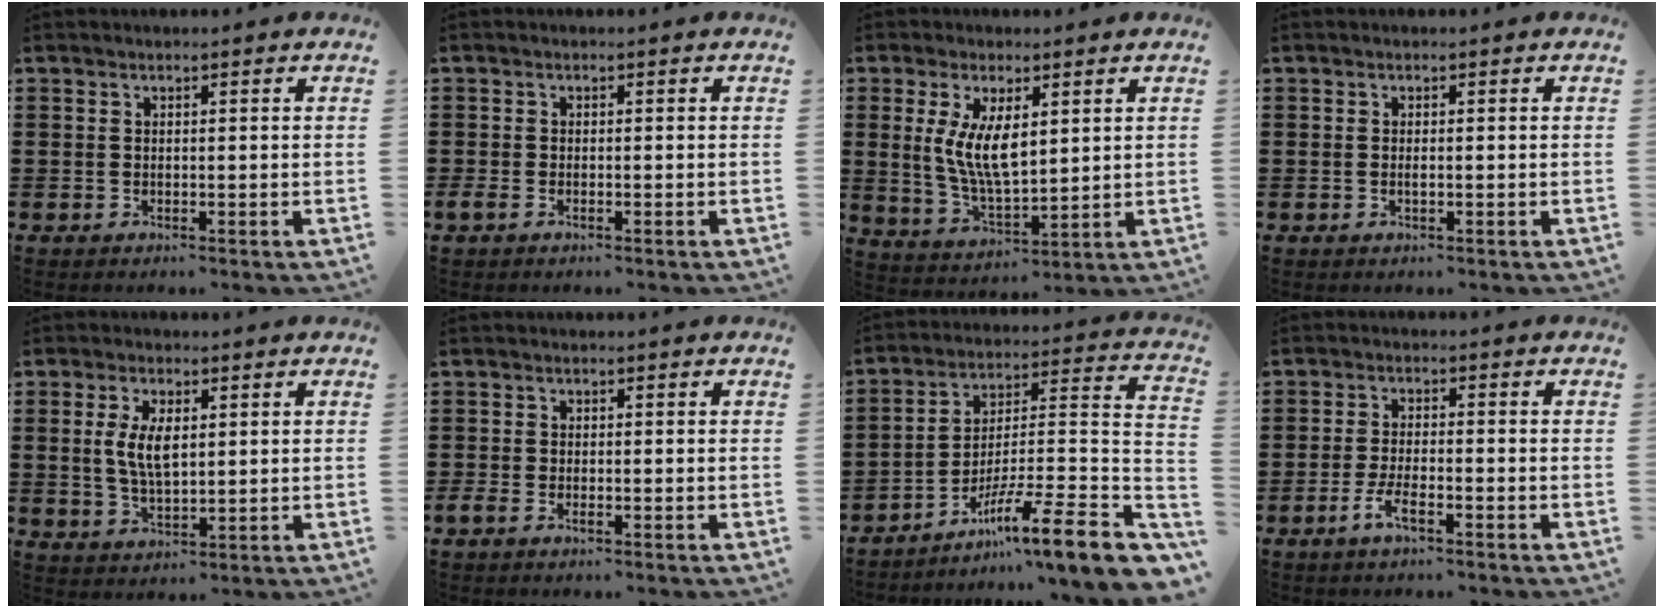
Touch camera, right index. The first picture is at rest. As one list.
[{"total": 0.8, "force": [-0.6, 0.3, 0.5], "torque": [-0.012, -0.002, -0.010]}, {"total": 7.7, "force": [1.6, 3.3, 6.8], "torque": [-0.141, 0.004, 0.028]}, {"total": 0.7, "force": [-0.2, 0.1, 0.6], "torque": [-0.013, -0.004, -0.002]}, {"total": 5.7, "force": [0.9, 2.7, 5.0], "torque": [-0.110, 0.006, 0.013]}, {"total": 1.3, "force": [-0.9, 0.5, 0.8], "torque": [-0.023, -0.003, -0.018]}, {"total": 11.8, "force": [-7.8, 1.0, 8.9], "torque": [-0.131, 0.004, -0.141]}, {"total": 3.8, "force": [-2.5, 0.6, 2.8], "torque": [-0.068, -0.003, -0.053]}]